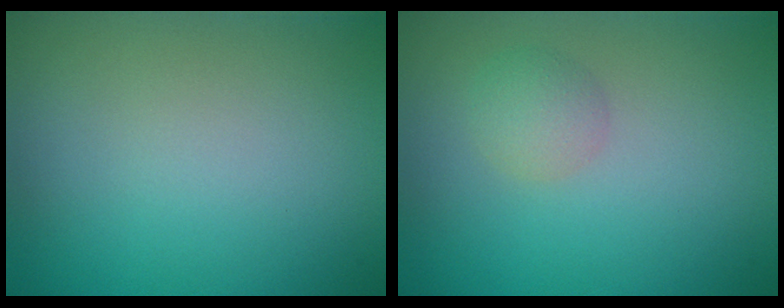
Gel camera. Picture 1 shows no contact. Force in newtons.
{"total": 1.8, "press": 1.8, "slide": 0.0}